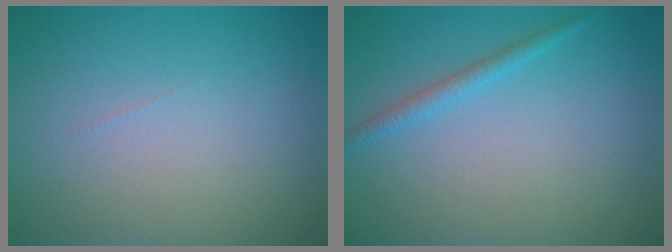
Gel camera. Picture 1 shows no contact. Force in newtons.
{"total": 1.4, "press": 1.4, "slide": 0.1}